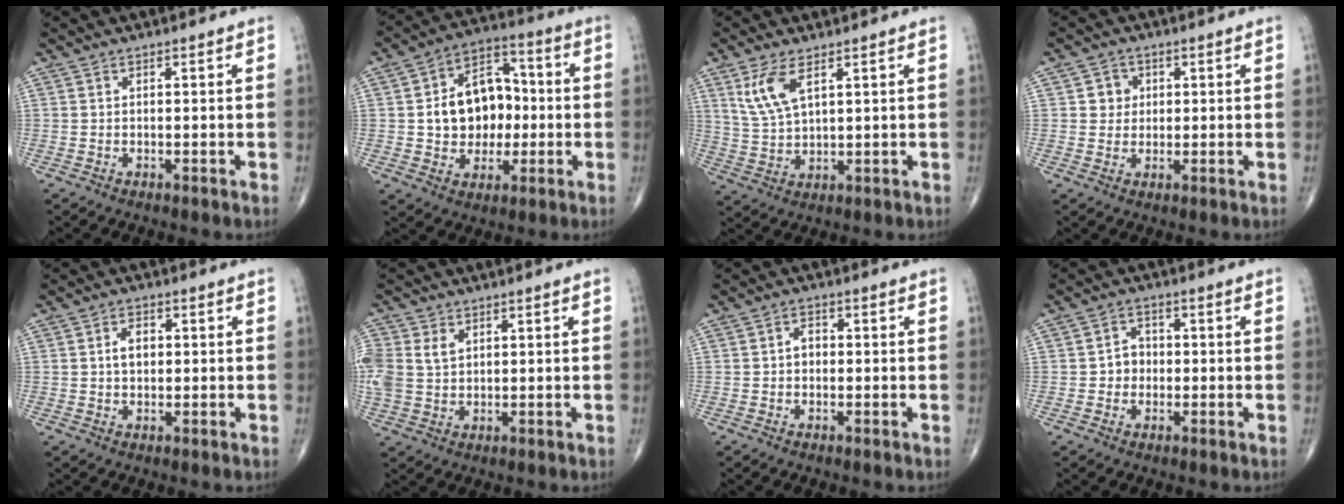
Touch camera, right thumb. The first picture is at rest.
{"total": 14.3, "force": [-0.2, 10.8, 9.4], "torque": [-0.102, 0.032, -0.002]}
{"total": 7.4, "force": [3.6, 3.0, 5.7], "torque": [-0.120, -0.011, 0.085]}
{"total": 3.7, "force": [0.8, 3.5, 0.9], "torque": [0.009, 0.002, 0.008]}
{"total": 3.6, "force": [0.6, 2.4, 2.6], "torque": [-0.037, 0.006, 0.008]}
{"total": 8.9, "force": [2.6, 6.8, 5.2], "torque": [-0.135, 0.003, 0.057]}
{"total": 2.4, "force": [-0.1, 1.9, 1.5], "torque": [-0.014, 0.011, -0.005]}
{"total": 3.8, "force": [-0.4, 3.5, 1.6], "torque": [-0.004, 0.011, -0.013]}